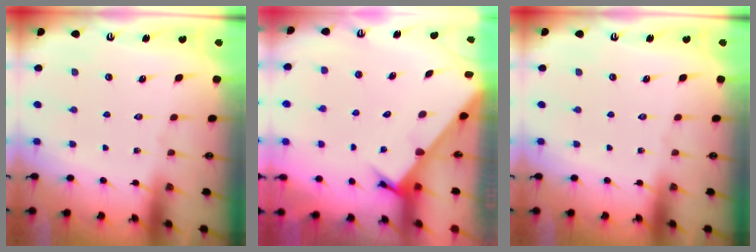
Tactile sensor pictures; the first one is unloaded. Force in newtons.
{"total": 3.4, "press": 3.4, "slide": 0.2}
{"total": 0.0}